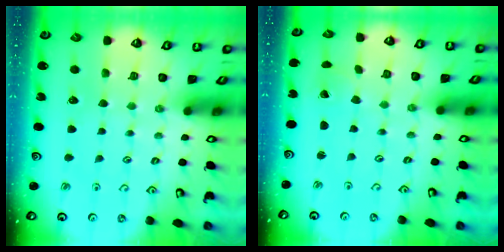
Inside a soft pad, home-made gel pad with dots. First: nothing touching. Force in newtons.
{"total": 0.7, "press": 0.5, "slide": 0.4}